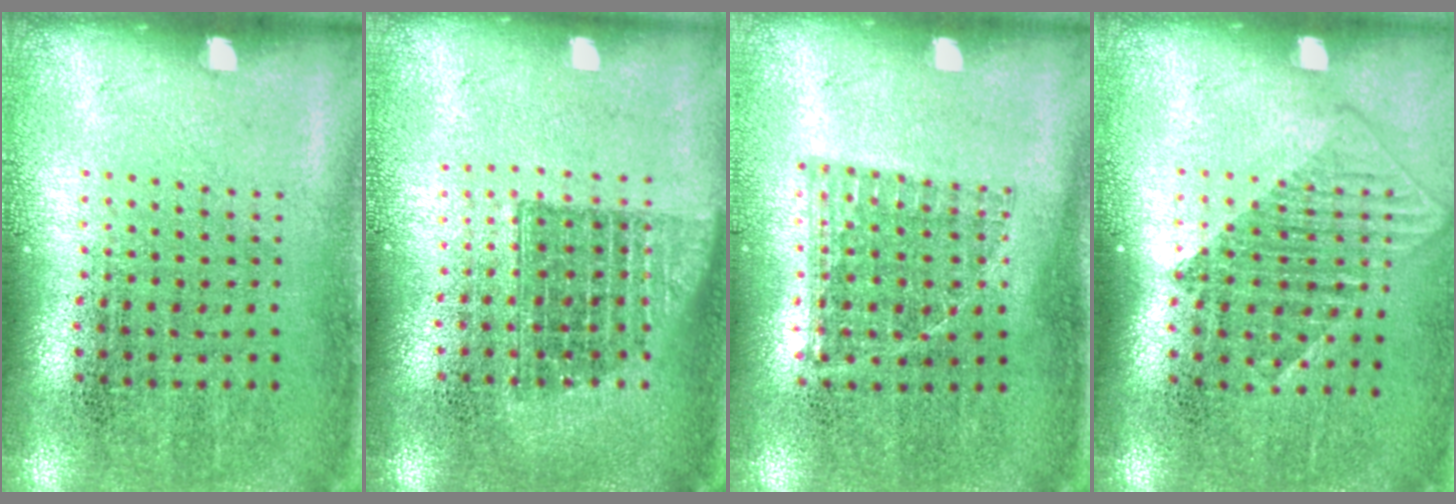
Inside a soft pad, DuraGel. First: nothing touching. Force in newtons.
{"total": 1.4, "press": 1.2, "slide": 0.8}
{"total": 0.8, "press": 0.8, "slide": 0.2}
{"total": 1.3, "press": 1.1, "slide": 0.7}